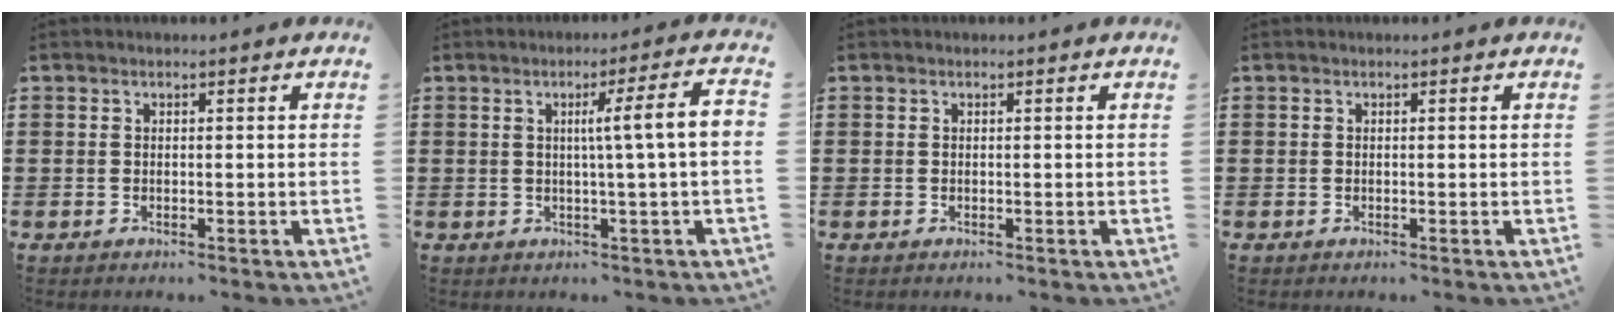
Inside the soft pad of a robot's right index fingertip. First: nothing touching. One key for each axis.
{"total": 6.5, "fx": 0.4, "fy": -0.5, "fz": 6.4, "tx": -0.109, "ty": -0.008, "tz": -0.003}
{"total": 0.0}
{"total": 0.0}